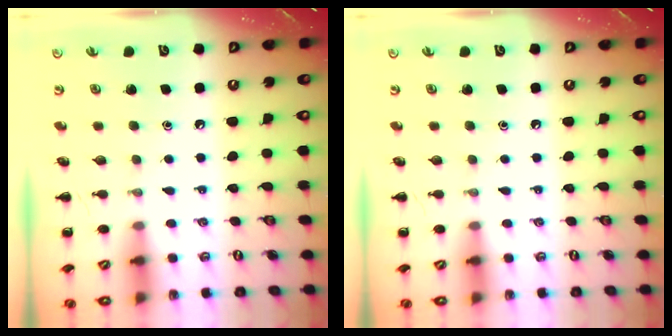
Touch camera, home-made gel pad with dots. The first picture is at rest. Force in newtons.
{"total": 0.0}